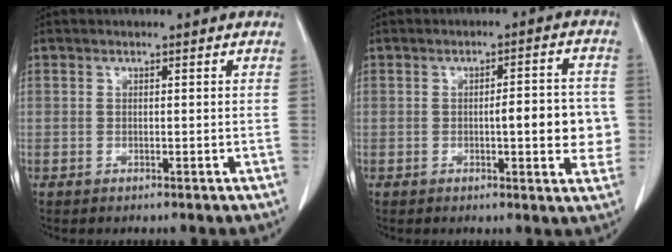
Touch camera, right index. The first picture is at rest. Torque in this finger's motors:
{"motor_torque": [0.62, 0.19, 0.23, 0.04]}